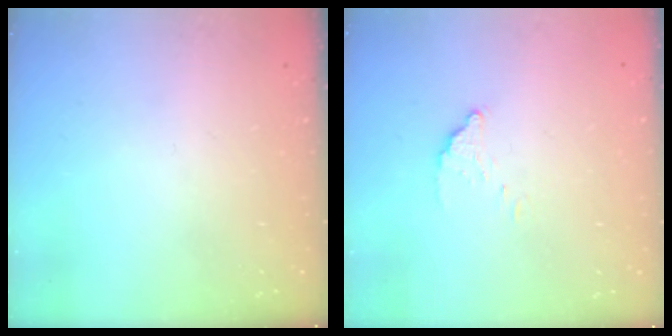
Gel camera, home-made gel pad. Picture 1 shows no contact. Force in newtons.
{"total": 3.9, "press": 3.9, "slide": 0.1}